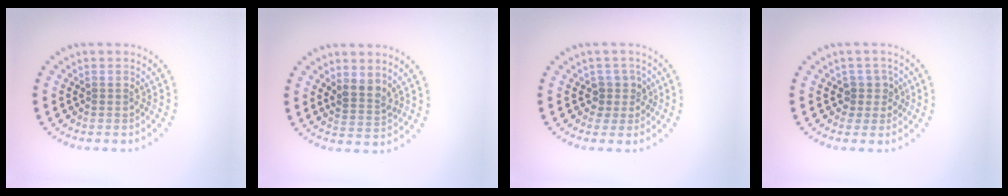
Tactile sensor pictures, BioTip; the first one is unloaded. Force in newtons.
{"total": 2.2, "press": 1.9, "slide": 1.1}
{"total": 1.8, "press": 1.4, "slide": 1.1}
{"total": 1.9, "press": 1.5, "slide": 1.1}